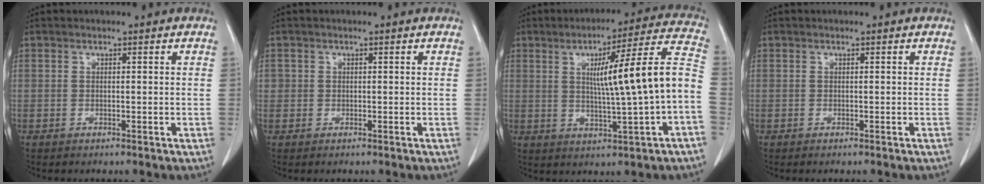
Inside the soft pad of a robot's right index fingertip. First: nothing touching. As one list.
[{"total": 0.9, "force": [0.1, 0.9, 0.1], "torque": [0.009, 0.003, -0.001]}, {"total": 14.6, "force": [-0.1, -0.4, 14.6], "torque": [-0.208, 0.021, -0.001]}, {"total": 0.0}]